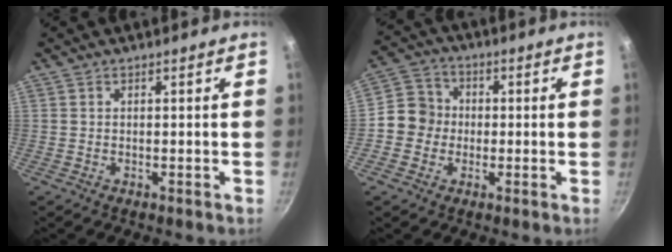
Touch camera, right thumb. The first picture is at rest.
{"total": 7.4, "force": [-0.8, 6.8, 2.6], "torque": [-0.011, 0.018, -0.035]}